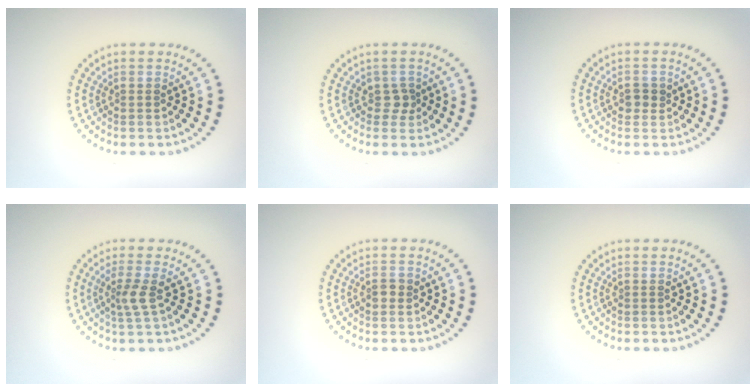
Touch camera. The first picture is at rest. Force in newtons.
{"total": 1.3, "press": 1.0, "slide": 0.8}
{"total": 1.3, "press": 1.2, "slide": 0.4}
{"total": 2.0, "press": 1.5, "slide": 1.4}
{"total": 1.1, "press": 1.1, "slide": 0.1}
{"total": 0.0}